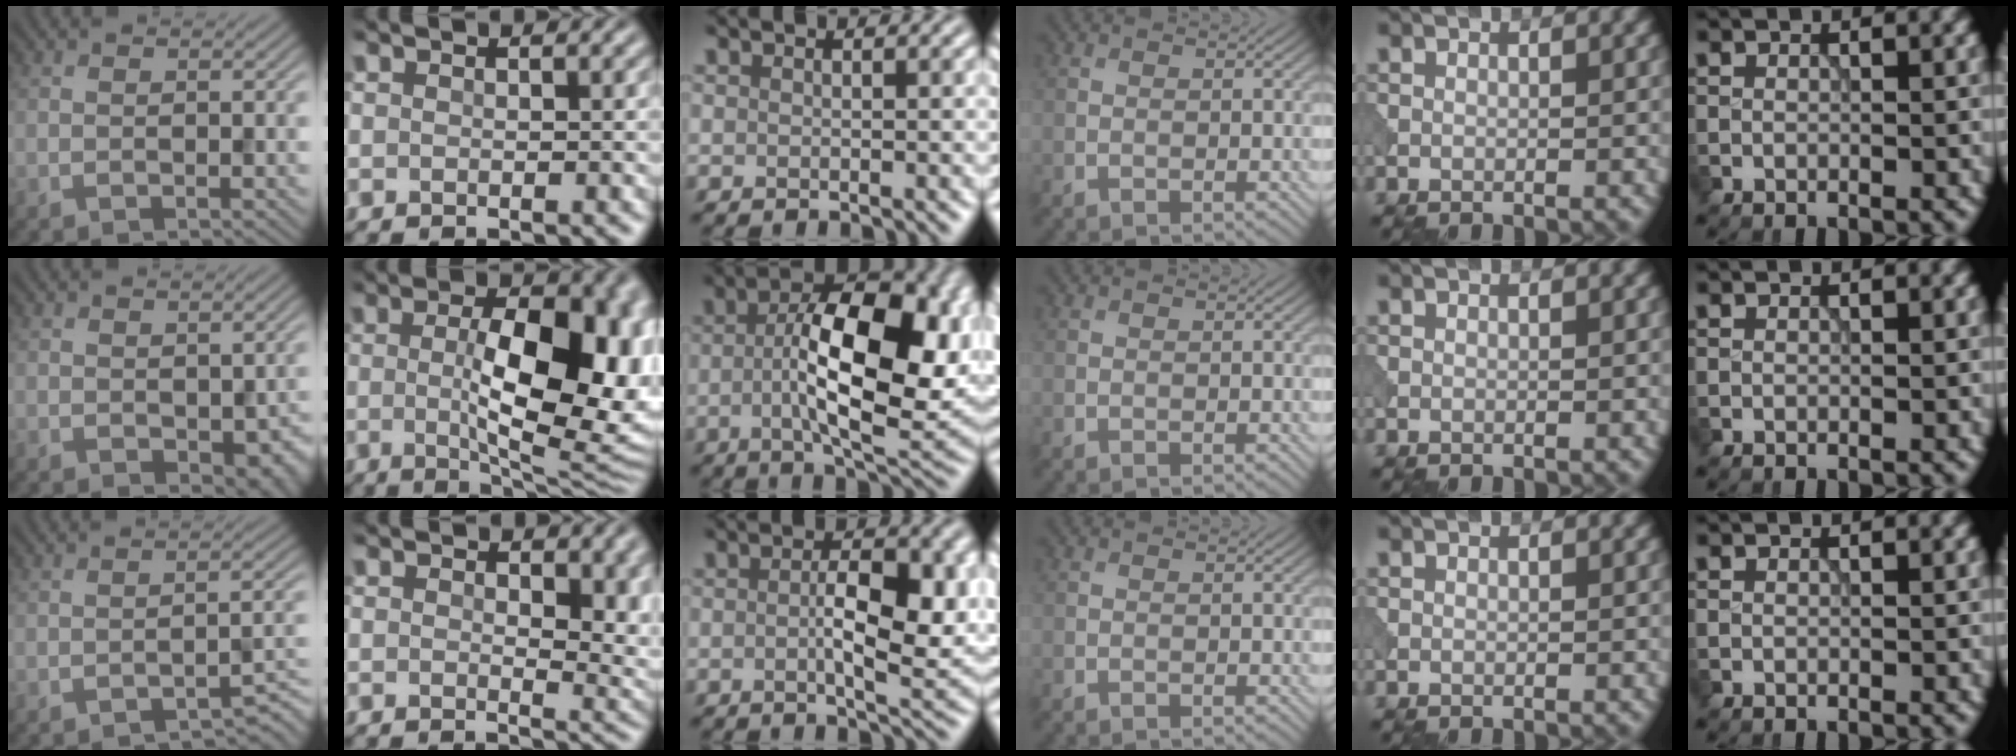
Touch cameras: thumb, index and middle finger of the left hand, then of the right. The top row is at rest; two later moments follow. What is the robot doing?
{"motion": "pour", "object": "beaker"}